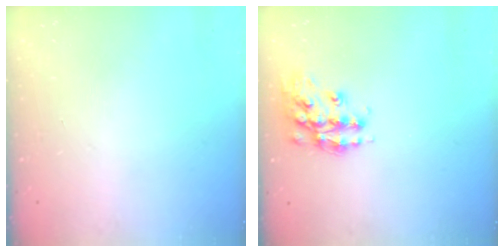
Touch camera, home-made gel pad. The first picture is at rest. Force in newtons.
{"total": 13.7, "press": 13.7, "slide": 0.9}